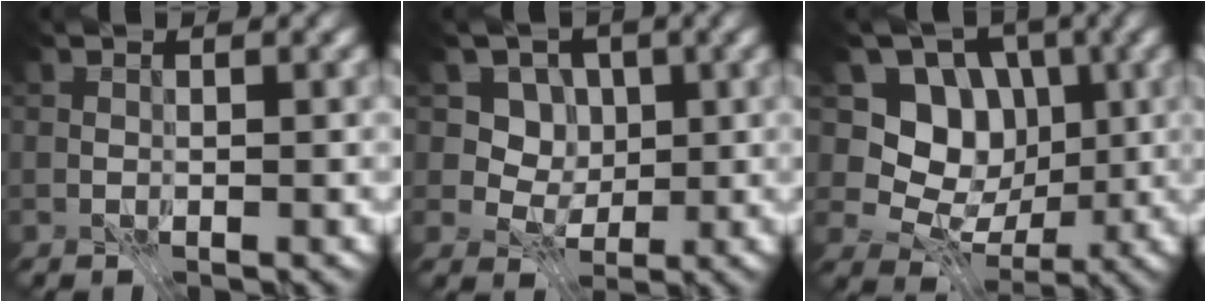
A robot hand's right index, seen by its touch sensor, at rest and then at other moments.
{"total": 6.0, "force": [1.9, 5.1, 2.6], "torque": [-0.037, -0.007, 0.026]}
{"total": 7.9, "force": [1.4, 6.7, 4.0], "torque": [-0.058, 0.006, 0.001]}